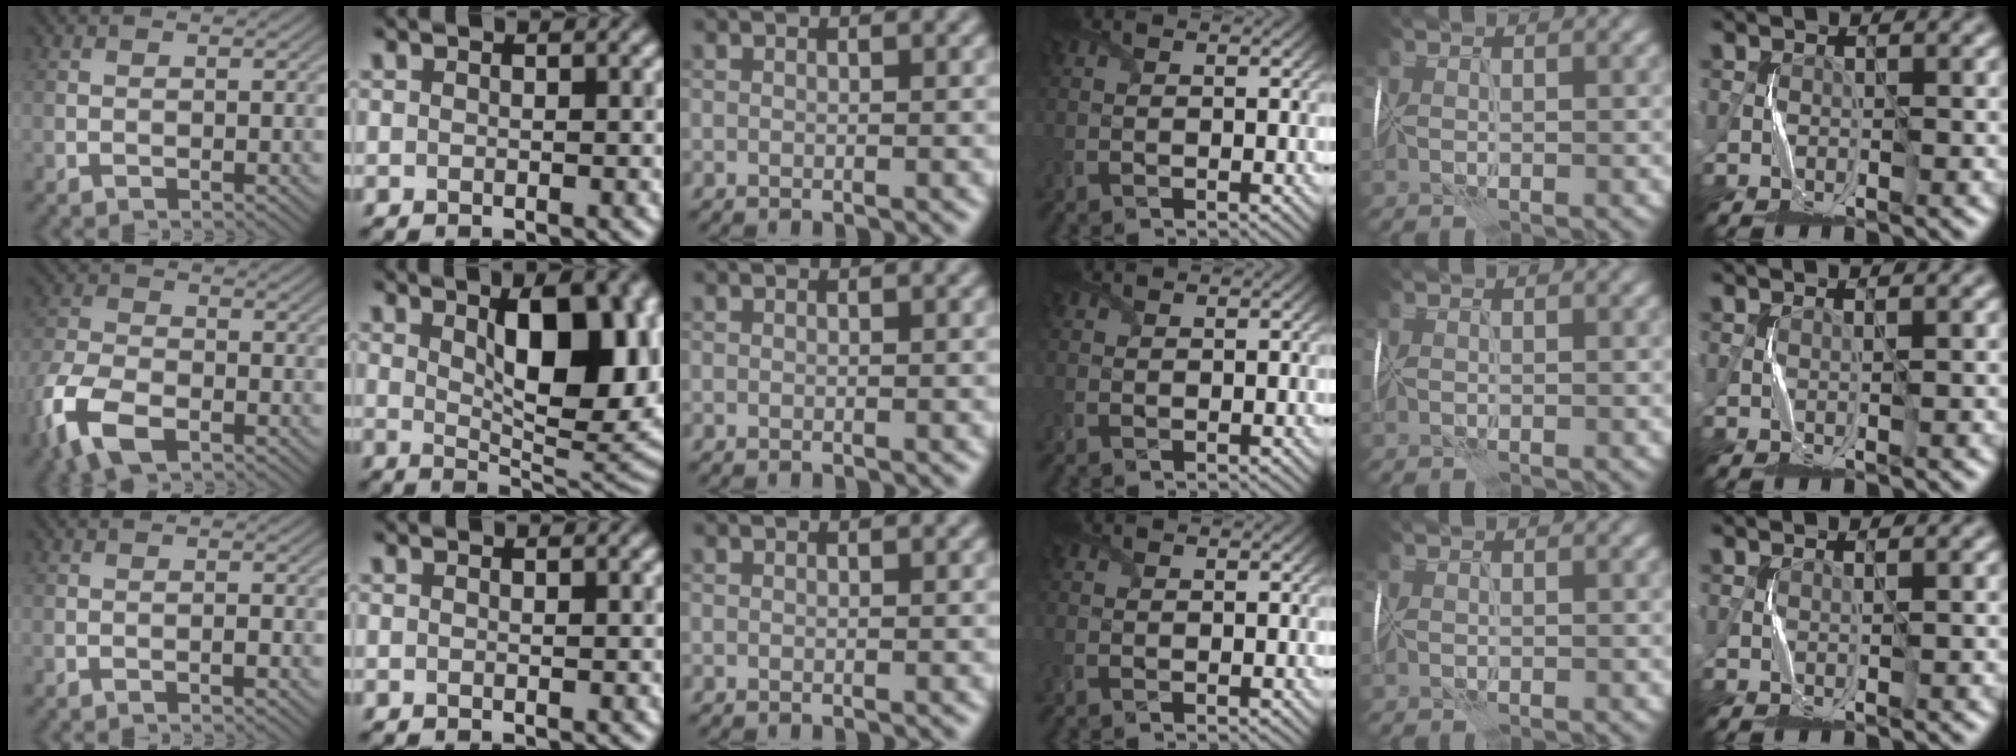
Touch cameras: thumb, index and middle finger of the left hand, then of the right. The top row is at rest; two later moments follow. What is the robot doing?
{"motion": "fold", "object": "tissue"}